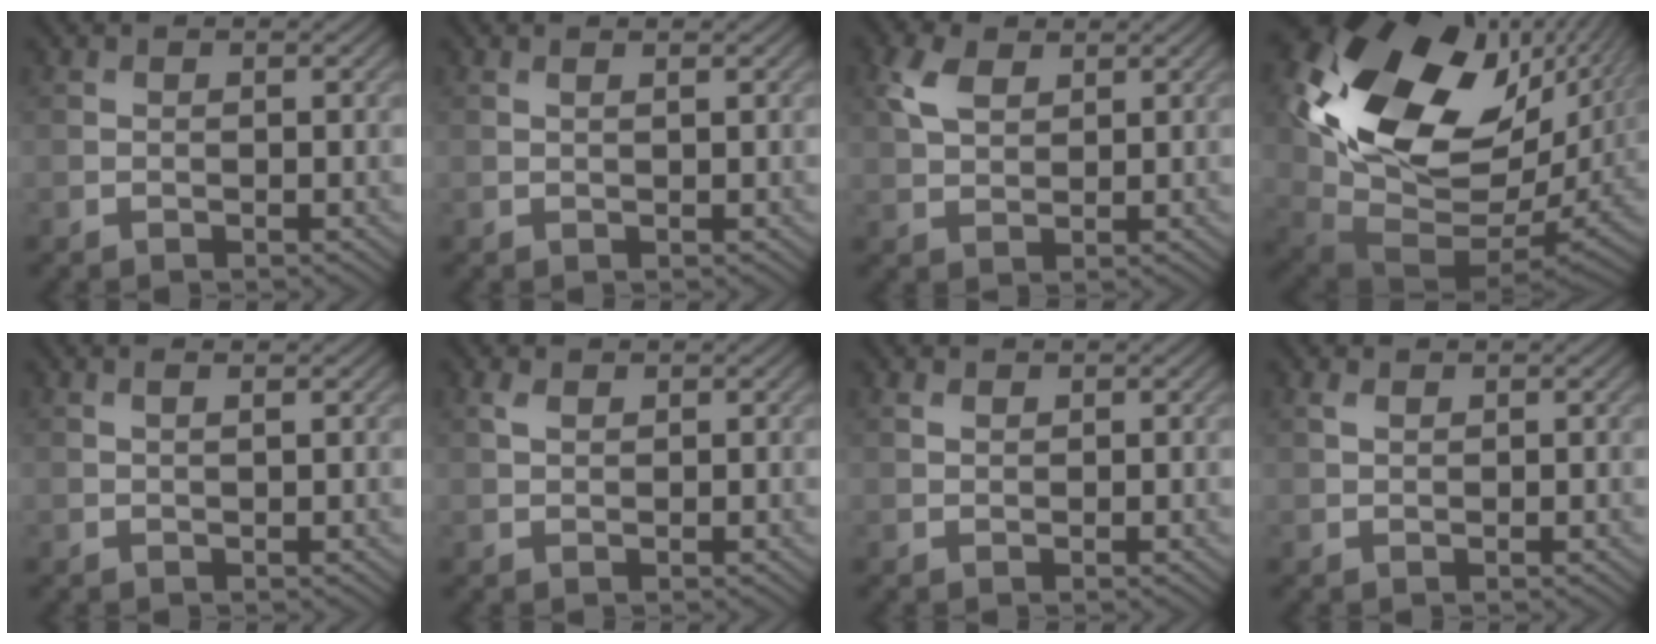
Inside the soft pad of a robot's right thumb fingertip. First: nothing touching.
{"total": 0.8, "force": [0.5, 0.0, 0.6], "torque": [-0.012, 0.002, 0.005]}
{"total": 4.1, "force": [2.0, 2.4, 2.7], "torque": [-0.072, 0.008, 0.038]}
{"total": 20.8, "force": [4.8, 13.5, 15.0], "torque": [-0.319, -0.028, 0.114]}
{"total": 1.2, "force": [0.7, 0.2, 1.0], "torque": [-0.017, 0.002, 0.010]}
{"total": 1.4, "force": [0.8, 0.7, 0.9], "torque": [-0.026, 0.005, 0.018]}
{"total": 0.9, "force": [0.7, 0.4, 0.4], "torque": [-0.013, 0.001, 0.016]}
{"total": 1.2, "force": [0.8, 0.6, 0.7], "torque": [-0.021, 0.003, 0.018]}